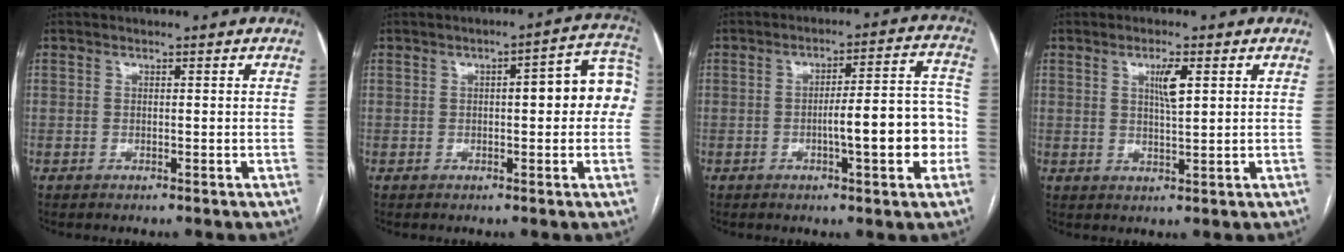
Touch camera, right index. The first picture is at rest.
{"total": 8.7, "force": [0.6, 2.3, 8.4], "torque": [-0.098, 0.038, 0.003]}
{"total": 11.2, "force": [-2.4, 2.1, 10.7], "torque": [-0.145, 0.026, -0.031]}
{"total": 3.8, "force": [1.4, 0.5, 3.5], "torque": [-0.061, -0.002, 0.024]}